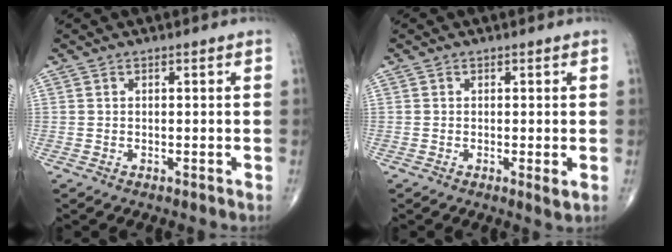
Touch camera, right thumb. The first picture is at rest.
{"total": 1.5, "force": [-0.2, 0.2, 1.5], "torque": [-0.028, -0.007, -0.007]}